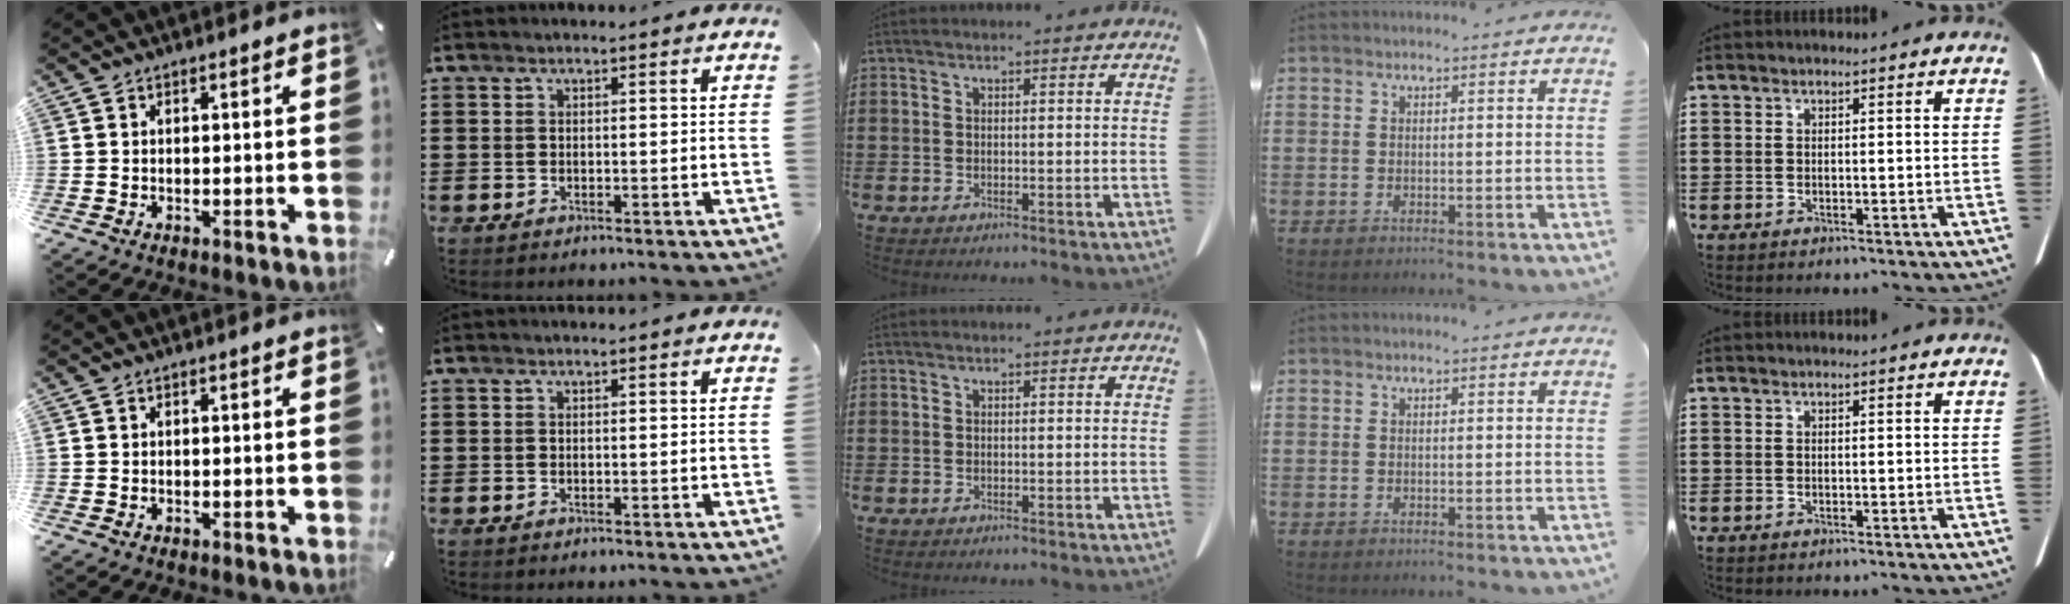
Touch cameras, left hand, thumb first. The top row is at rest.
{}